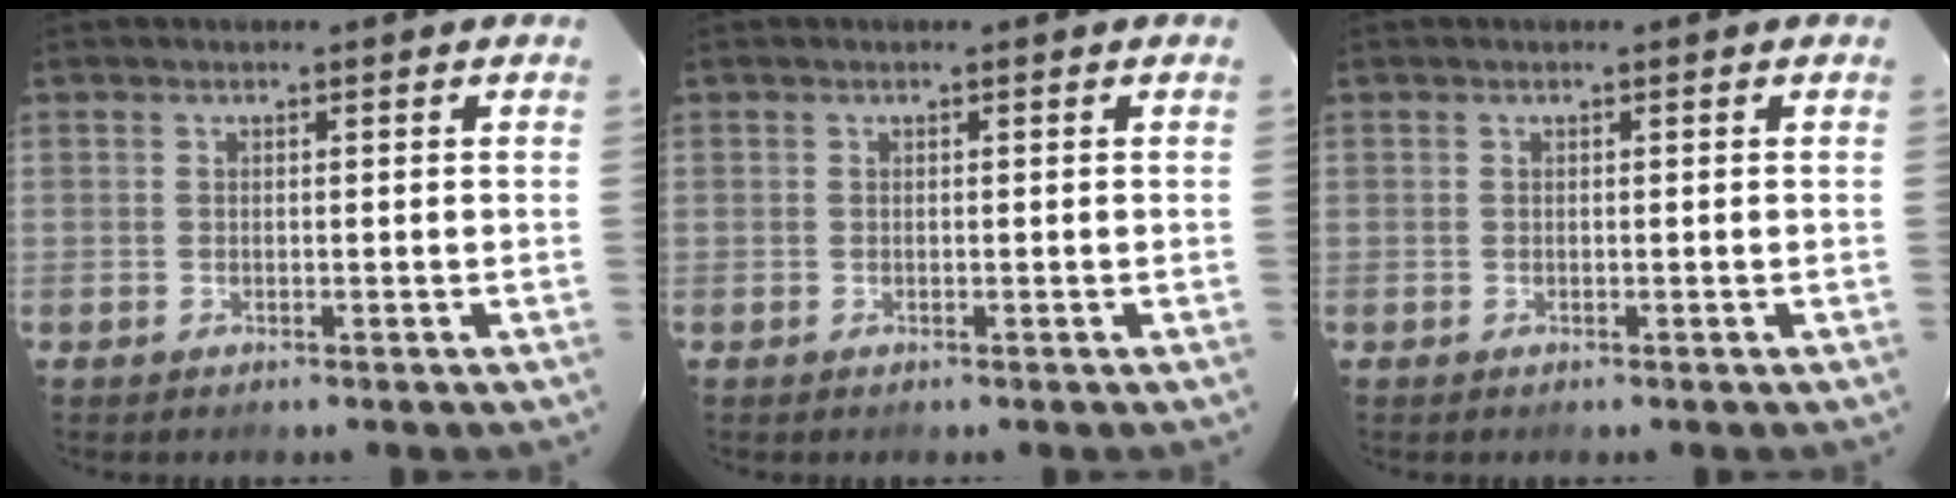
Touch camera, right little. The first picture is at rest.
{"total": 0.0}
{"total": 0.0}